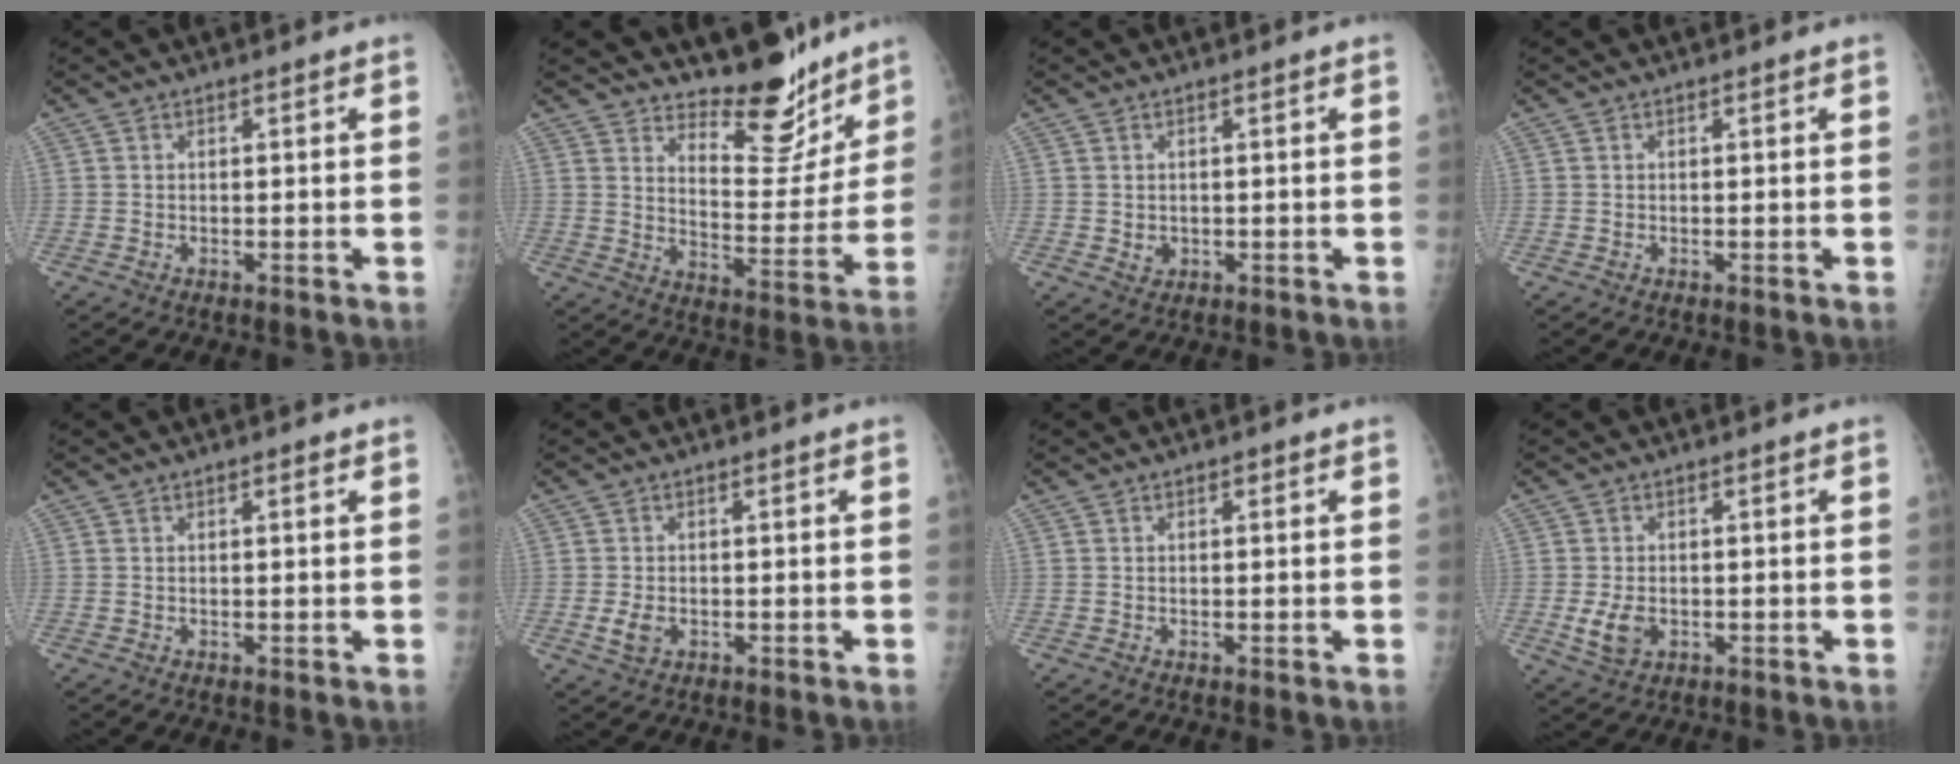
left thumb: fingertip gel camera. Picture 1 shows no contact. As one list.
[{"total": 13.4, "force": [11.6, 4.7, 4.5], "torque": [-0.025, -0.105, 0.179]}, {"total": 1.5, "force": [0.2, 1.4, 0.7], "torque": [-0.007, -0.002, 0.009]}, {"total": 0.0}, {"total": 1.0, "force": [0.6, 0.3, 0.8], "torque": [-0.010, -0.001, 0.008]}, {"total": 2.7, "force": [-0.5, 1.9, 1.9], "torque": [-0.038, -0.004, -0.006]}, {"total": 0.7, "force": [0.4, 0.4, 0.5], "torque": [-0.004, -0.001, 0.005]}, {"total": 4.3, "force": [-0.7, 3.0, 3.0], "torque": [-0.056, -0.007, -0.006]}]